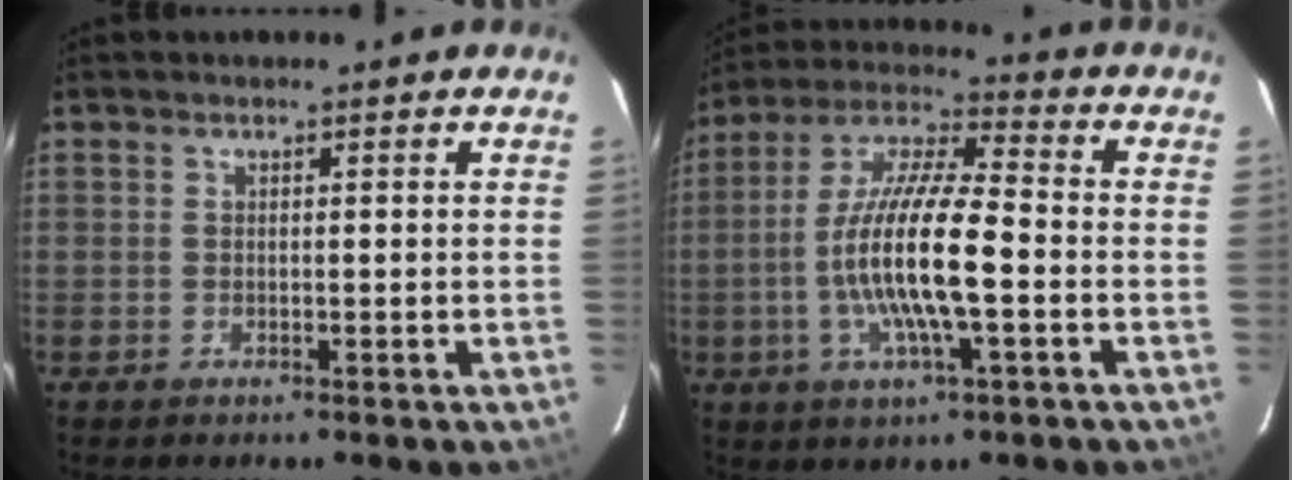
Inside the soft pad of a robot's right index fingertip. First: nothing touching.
{"total": 15.4, "force": [-3.1, 3.1, 14.8], "torque": [-0.290, -0.002, -0.064]}